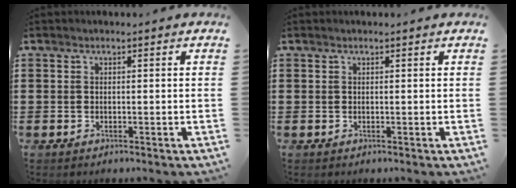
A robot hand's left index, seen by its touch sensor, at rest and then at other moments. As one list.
[{"total": 0.0}]